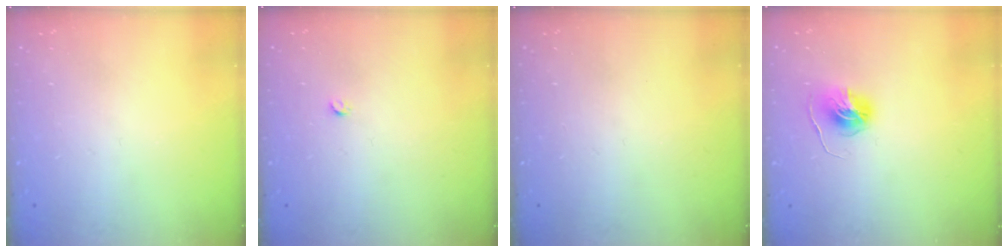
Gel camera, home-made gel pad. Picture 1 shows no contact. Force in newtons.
{"total": 2.4, "press": 2.4, "slide": 0.3}
{"total": 0.0}
{"total": 6.0, "press": 6.0, "slide": 0.6}